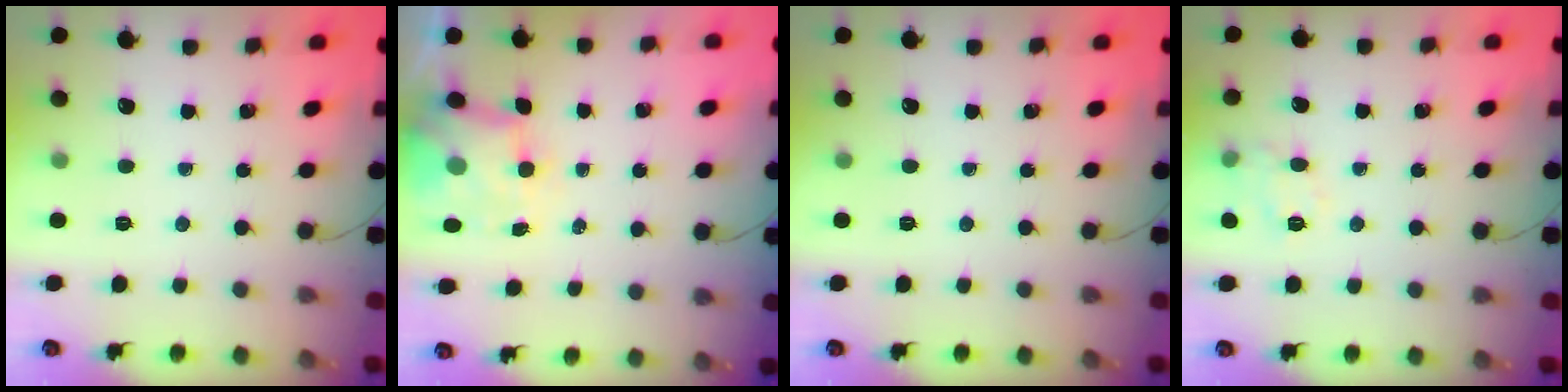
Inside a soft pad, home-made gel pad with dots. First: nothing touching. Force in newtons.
{"total": 5.9, "press": 5.9, "slide": 1.1}
{"total": 0.0}
{"total": 9.4, "press": 9.4, "slide": 1.1}